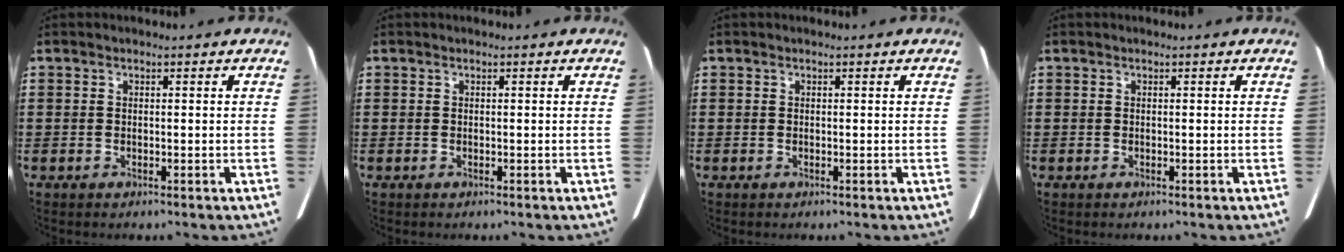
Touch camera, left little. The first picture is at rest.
{"total": 0.0}
{"total": 0.0}
{"total": 0.0}